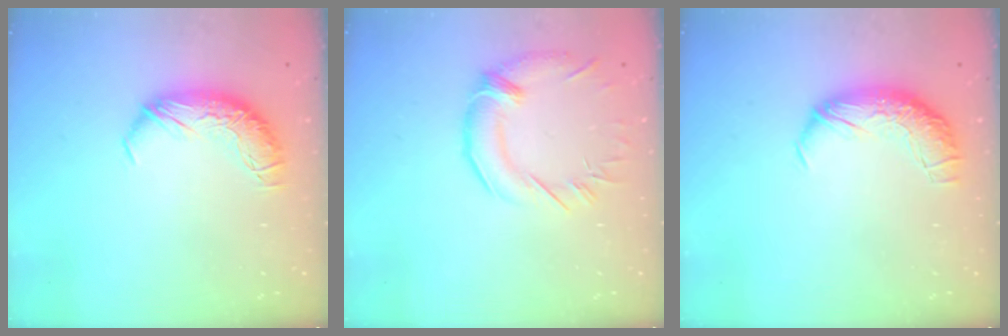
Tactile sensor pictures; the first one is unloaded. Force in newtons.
{"total": 2.8, "press": 1.9, "slide": 2.0}
{"total": 2.5, "press": 1.2, "slide": 2.2}